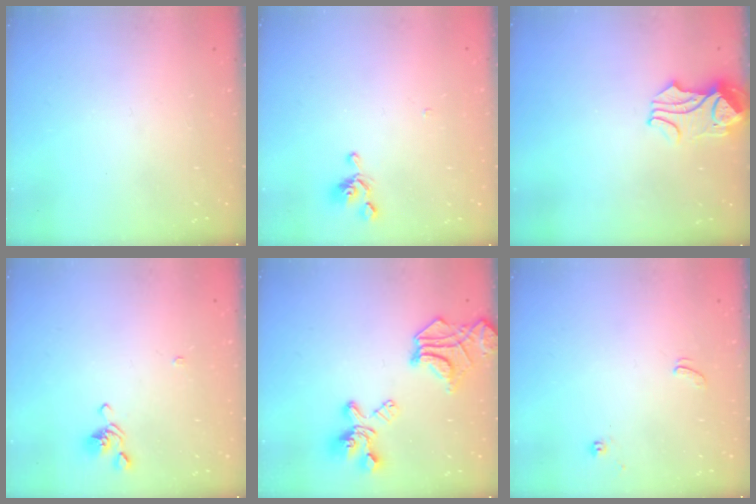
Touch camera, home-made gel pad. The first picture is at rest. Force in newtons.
{"total": 0.8, "press": 0.7, "slide": 0.5}
{"total": 1.9, "press": 1.7, "slide": 1.0}
{"total": 1.9, "press": 1.8, "slide": 0.4}
{"total": 12.9, "press": 12.7, "slide": 2.6}
{"total": 1.4, "press": 1.4, "slide": 0.3}